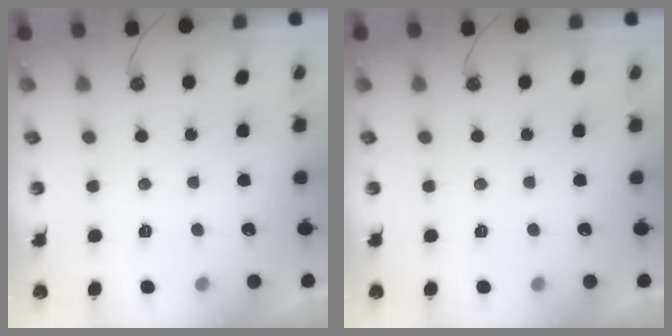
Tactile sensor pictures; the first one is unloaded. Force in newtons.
{"total": 0.0}